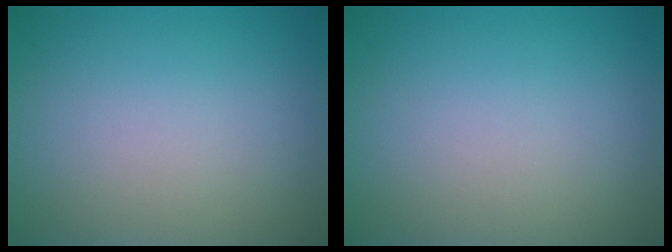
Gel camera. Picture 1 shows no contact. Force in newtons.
{"total": 0.0}